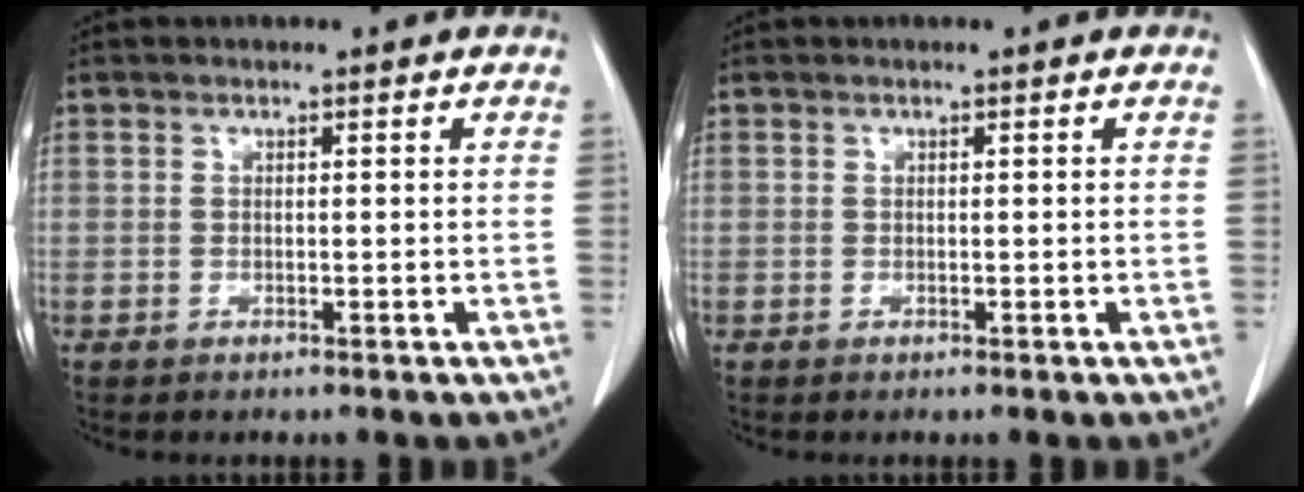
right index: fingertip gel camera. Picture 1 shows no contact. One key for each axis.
{"total": 0.0}